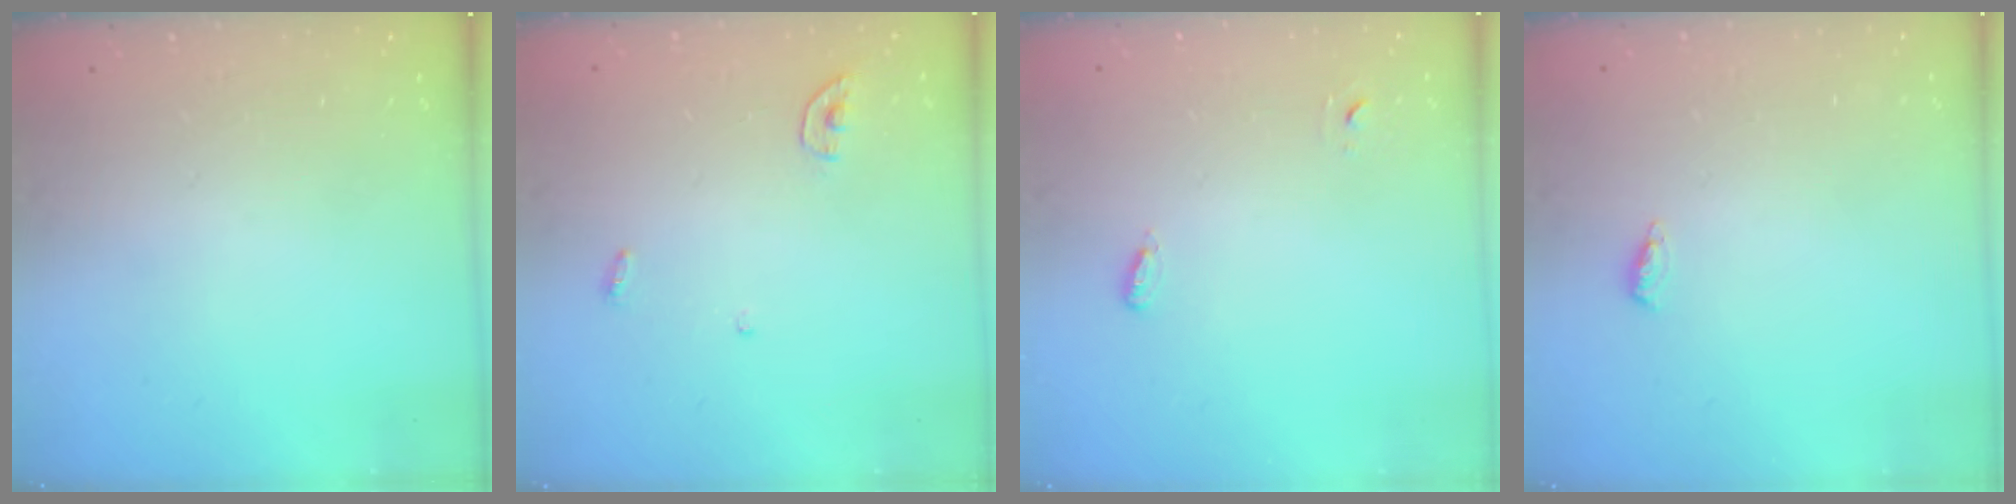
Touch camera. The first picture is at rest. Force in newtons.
{"total": 3.8, "press": 3.8, "slide": 0.3}
{"total": 3.2, "press": 2.9, "slide": 1.4}
{"total": 4.9, "press": 4.4, "slide": 2.0}